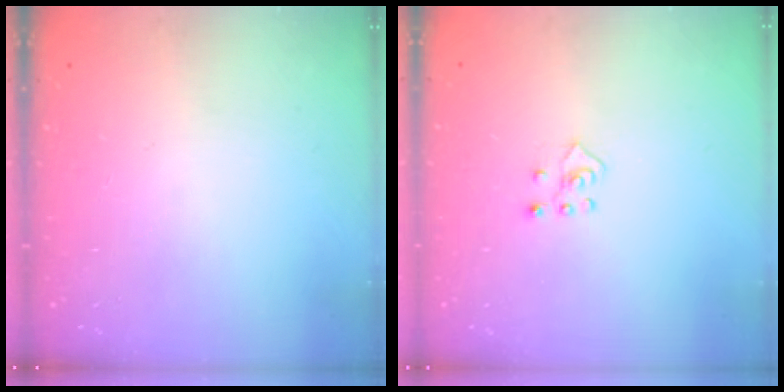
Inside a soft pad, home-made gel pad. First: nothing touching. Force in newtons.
{"total": 2.3, "press": 2.3, "slide": 0.5}